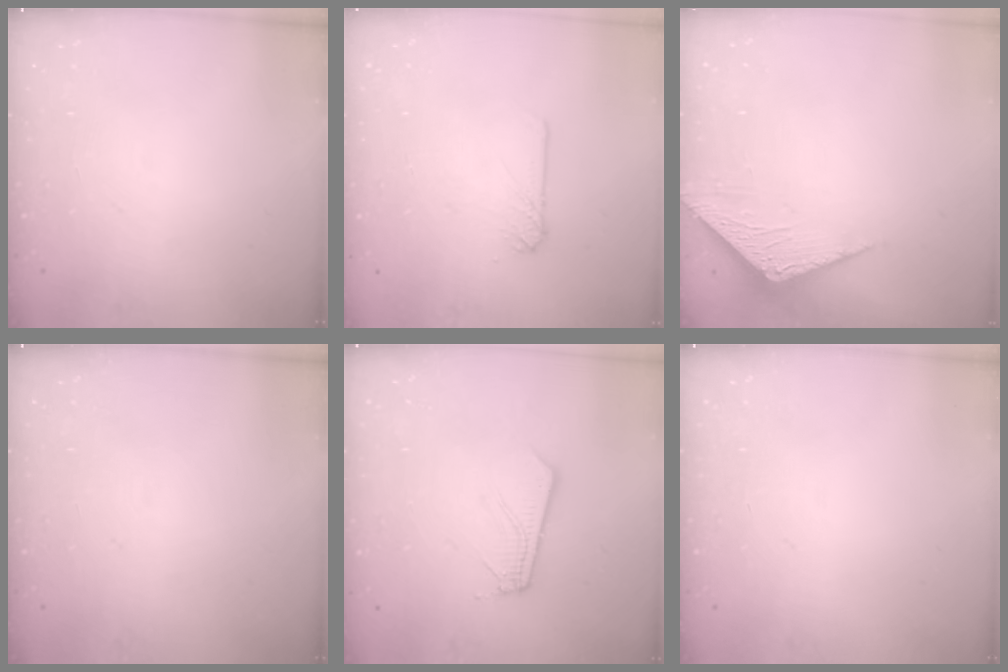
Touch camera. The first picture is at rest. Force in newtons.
{"total": 3.9, "press": 3.9, "slide": 0.5}
{"total": 3.4, "press": 3.4, "slide": 0.2}
{"total": 0.0}
{"total": 3.8, "press": 3.8, "slide": 0.3}
{"total": 0.0}